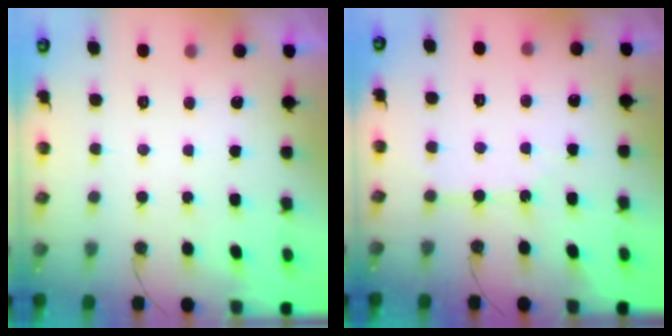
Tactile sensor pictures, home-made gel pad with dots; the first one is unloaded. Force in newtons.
{"total": 3.1, "press": 3.1, "slide": 0.4}